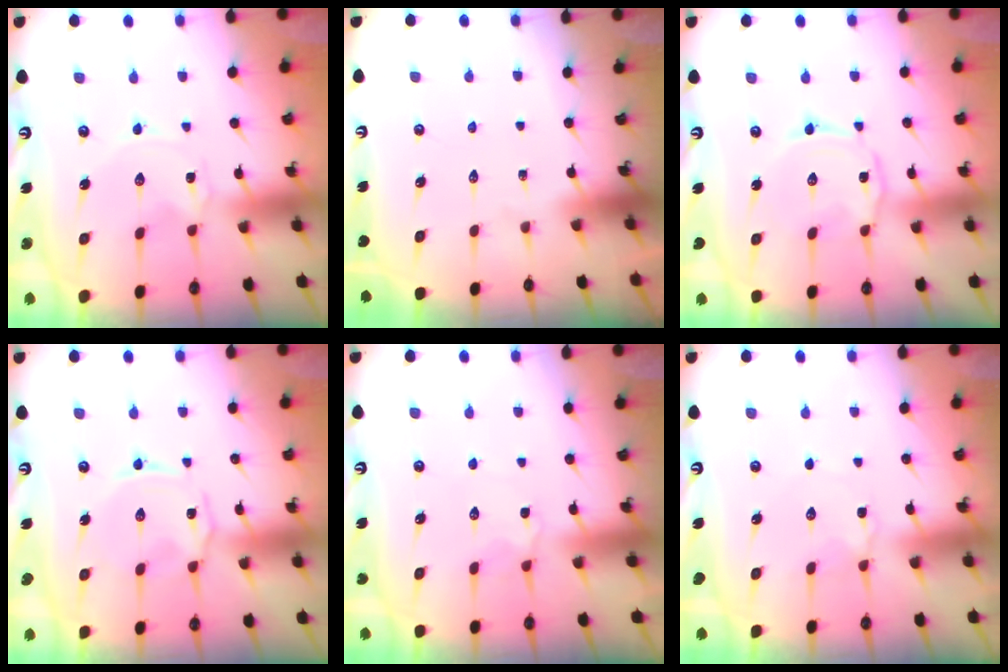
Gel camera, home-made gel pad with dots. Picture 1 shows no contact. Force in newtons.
{"total": 0.0}
{"total": 2.8, "press": 2.8, "slide": 0.4}
{"total": 2.1, "press": 2.0, "slide": 0.7}
{"total": 3.1, "press": 3.0, "slide": 0.7}
{"total": 3.6, "press": 3.5, "slide": 0.5}